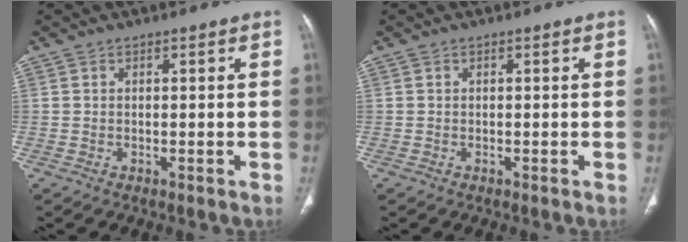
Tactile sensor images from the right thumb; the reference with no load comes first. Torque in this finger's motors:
{"motor_torque": [-0.31, 0.01, -0.26, 0.11, 0.04]}